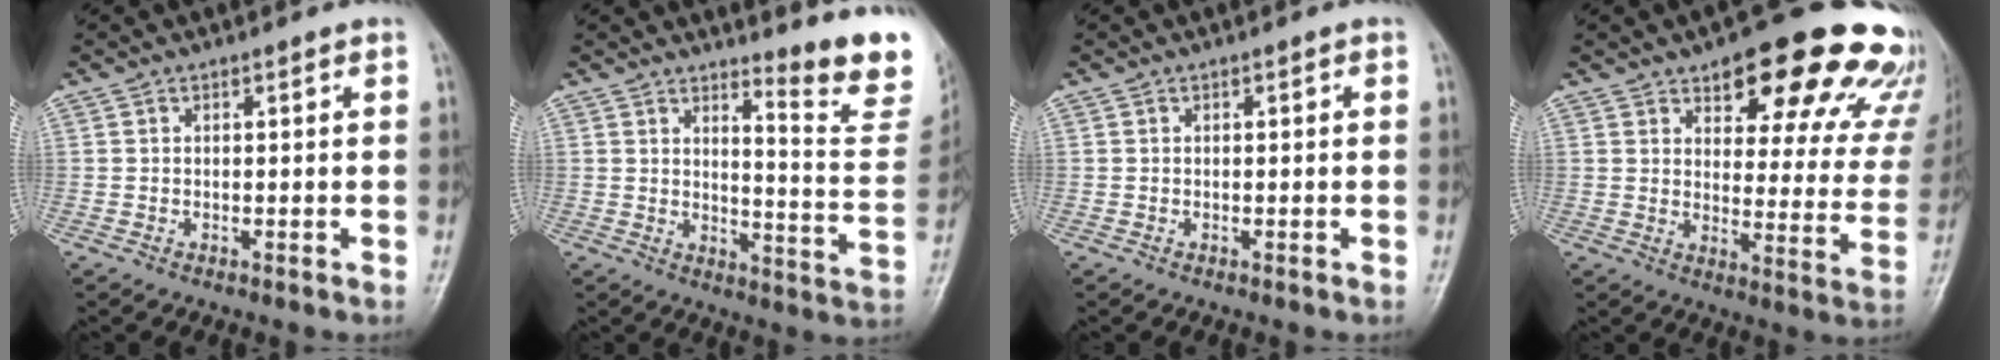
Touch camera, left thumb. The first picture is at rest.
{"total": 13.0, "force": [10.7, 1.7, 7.1], "torque": [-0.065, -0.121, 0.129]}
{"total": 0.0}
{"total": 23.4, "force": [16.0, 8.7, 14.8], "torque": [-0.138, -0.073, 0.193]}